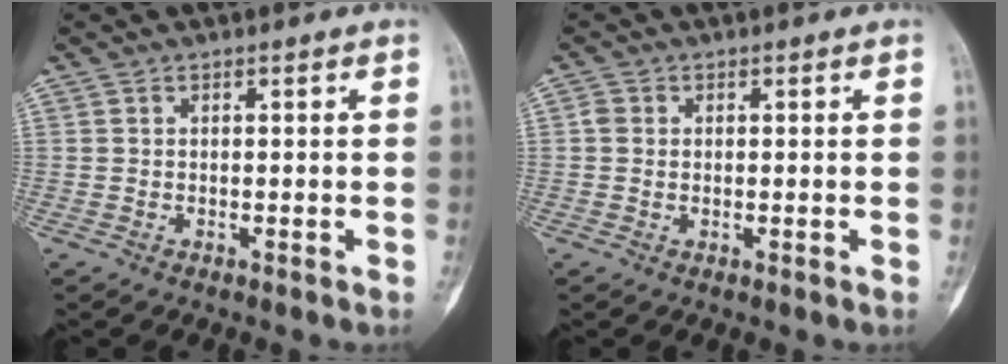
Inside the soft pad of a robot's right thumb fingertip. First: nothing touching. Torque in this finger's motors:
{"motor_torque": [0.22, 0.14, -0.04, -0.04, 0.10]}